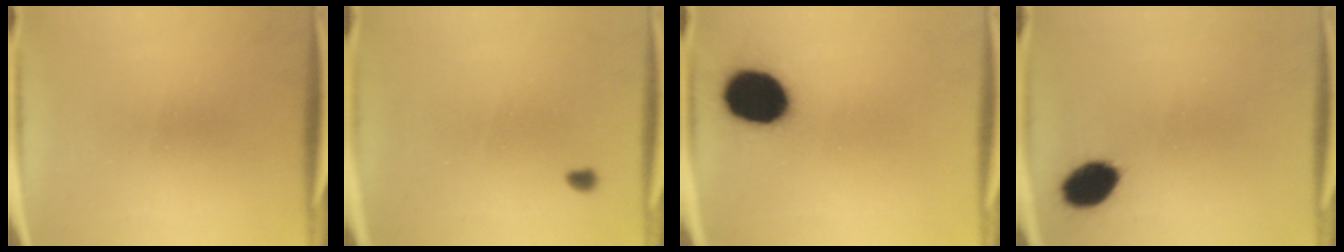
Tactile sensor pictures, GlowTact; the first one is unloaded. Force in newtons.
{"total": 0.9}
{"total": 16.0}
{"total": 8.3}